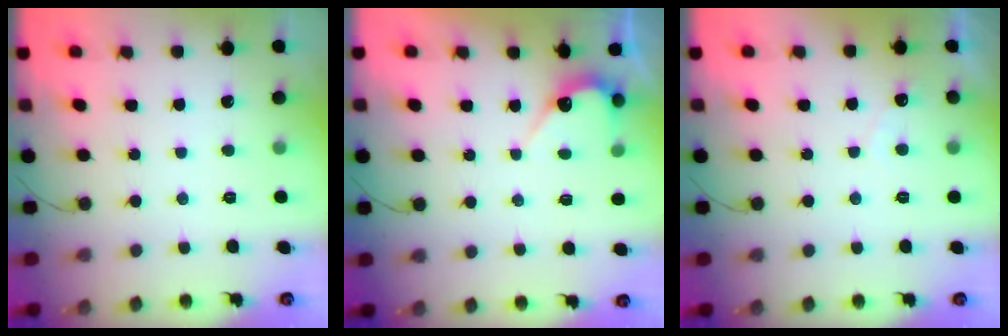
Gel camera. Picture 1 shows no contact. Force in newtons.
{"total": 3.9, "press": 3.9, "slide": 0.2}
{"total": 3.0, "press": 3.0, "slide": 0.1}